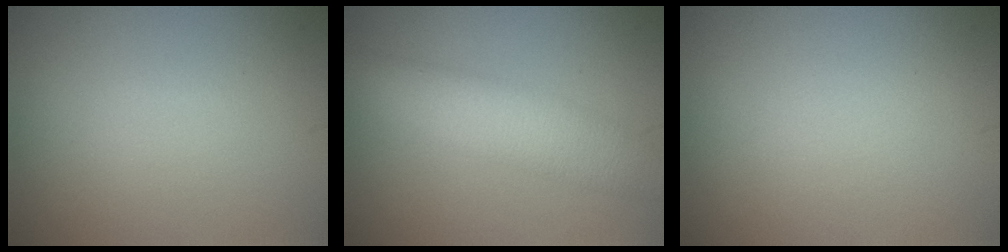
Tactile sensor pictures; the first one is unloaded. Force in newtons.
{"total": 4.8, "press": 4.8, "slide": 0.2}
{"total": 0.0}